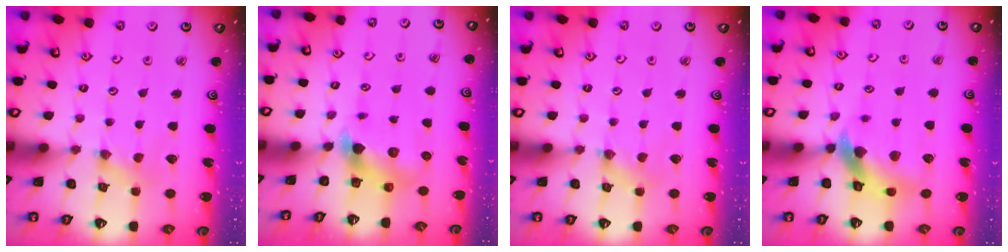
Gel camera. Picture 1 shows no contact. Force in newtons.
{"total": 5.4, "press": 5.4, "slide": 0.3}
{"total": 1.4, "press": 1.4, "slide": 0.2}
{"total": 10.8, "press": 10.6, "slide": 1.7}